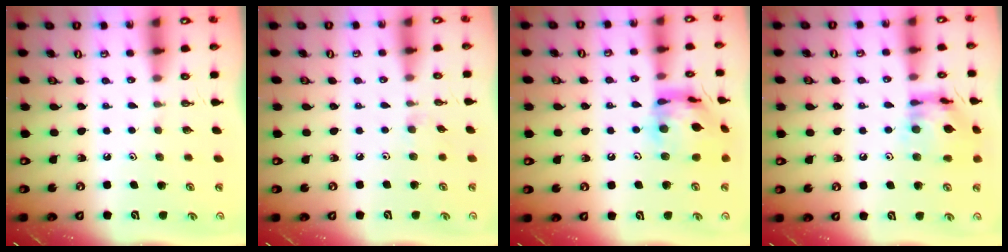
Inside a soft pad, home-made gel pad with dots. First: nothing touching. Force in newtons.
{"total": 3.6, "press": 3.6, "slide": 0.5}
{"total": 15.2, "press": 15.1, "slide": 1.4}
{"total": 14.1, "press": 14.1, "slide": 1.3}